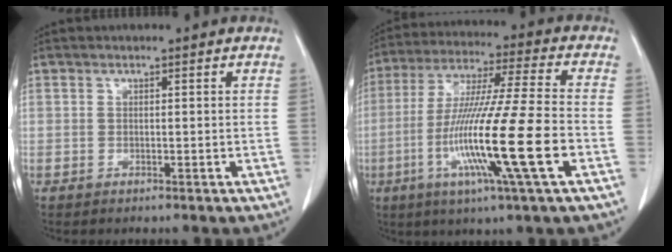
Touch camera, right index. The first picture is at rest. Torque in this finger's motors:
{"motor_torque": [2.14, 0.00, 1.05, 0.21]}